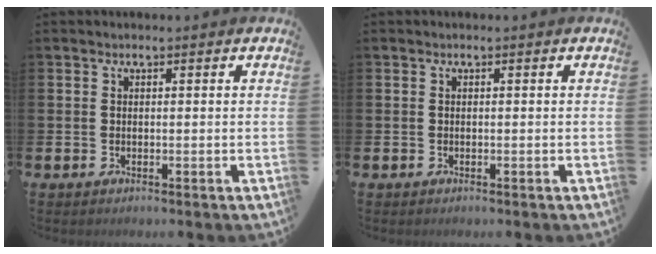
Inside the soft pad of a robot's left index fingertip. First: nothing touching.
{"total": 0.0}